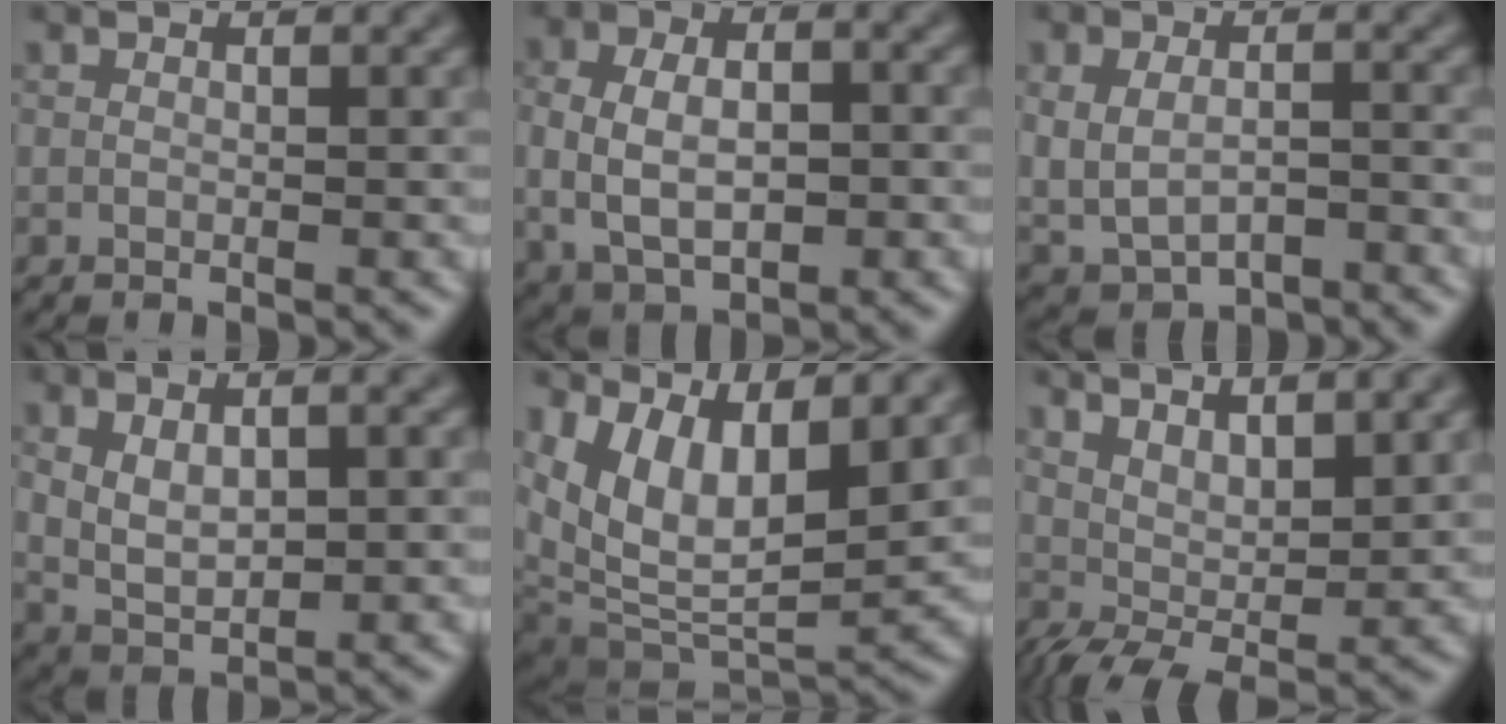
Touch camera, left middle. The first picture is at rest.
{"total": 6.8, "force": [-0.4, 4.3, 5.2], "torque": [-0.094, -0.001, 0.003]}
{"total": 4.6, "force": [-0.8, 3.3, 3.1], "torque": [-0.057, -0.013, -0.002]}
{"total": 5.0, "force": [0.5, 2.9, 4.1], "torque": [-0.084, 0.000, 0.018]}
{"total": 10.2, "force": [3.7, 5.2, 7.9], "torque": [-0.140, -0.017, 0.076]}
{"total": 4.7, "force": [2.3, 1.5, 3.8], "torque": [-0.068, -0.005, 0.044]}